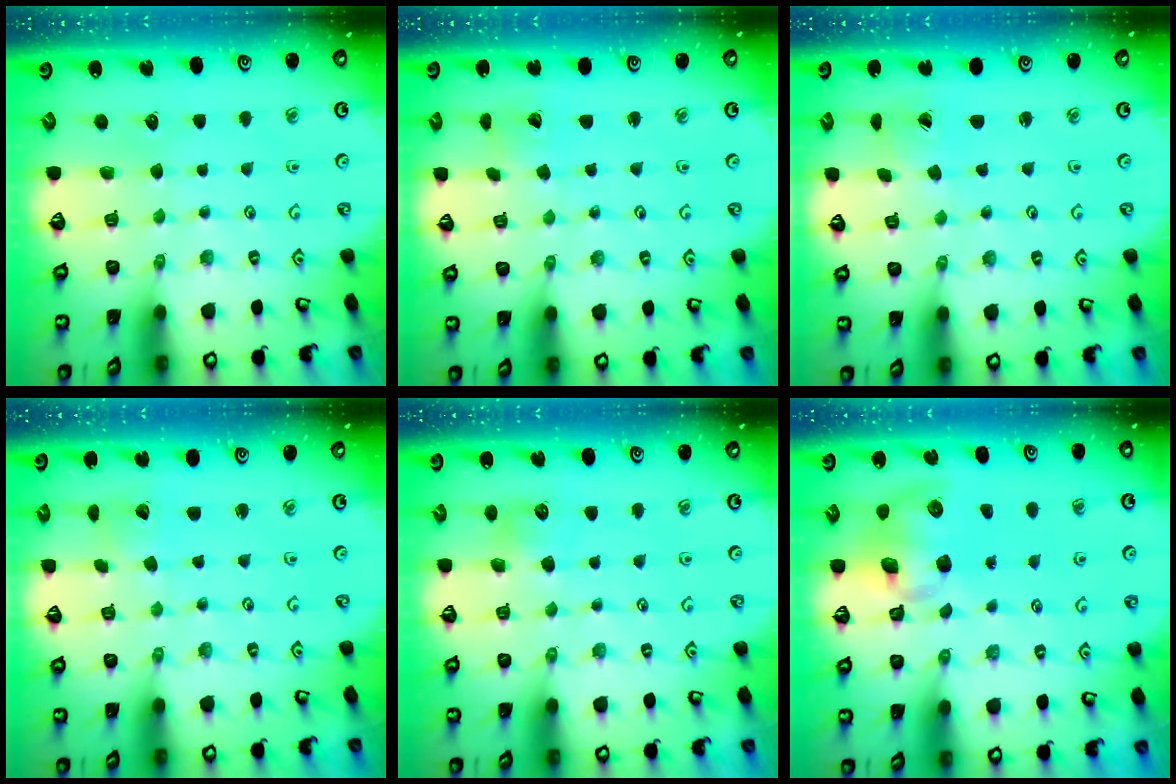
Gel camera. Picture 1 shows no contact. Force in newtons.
{"total": 2.1, "press": 2.1, "slide": 0.2}
{"total": 1.7, "press": 1.7, "slide": 0.1}
{"total": 2.4, "press": 2.4, "slide": 0.2}
{"total": 5.6, "press": 5.6, "slide": 0.5}
{"total": 10.3, "press": 10.2, "slide": 1.5}